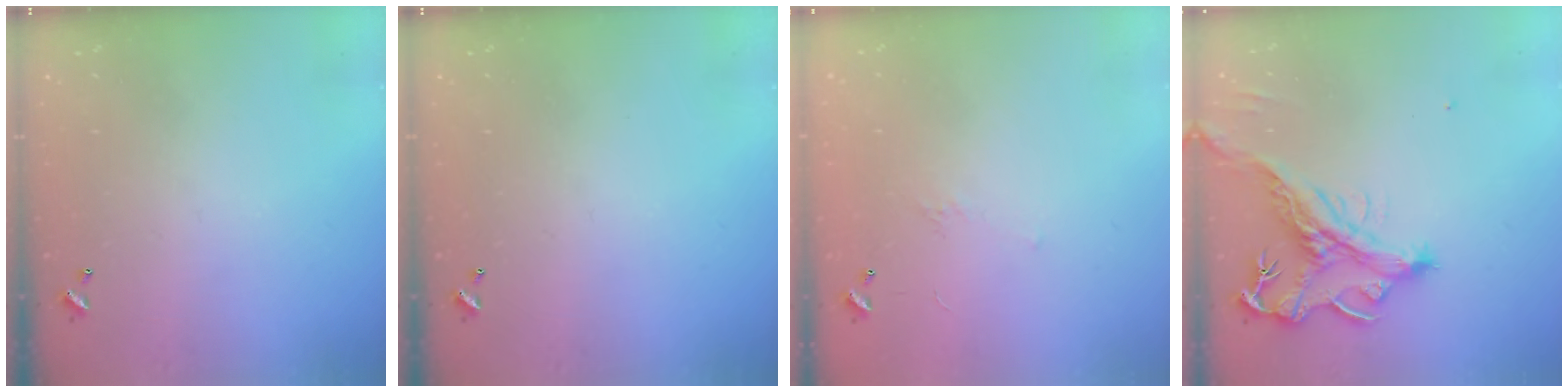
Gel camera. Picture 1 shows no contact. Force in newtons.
{"total": 0.0}
{"total": 5.7, "press": 5.5, "slide": 1.1}
{"total": 2.1, "press": 1.8, "slide": 1.2}